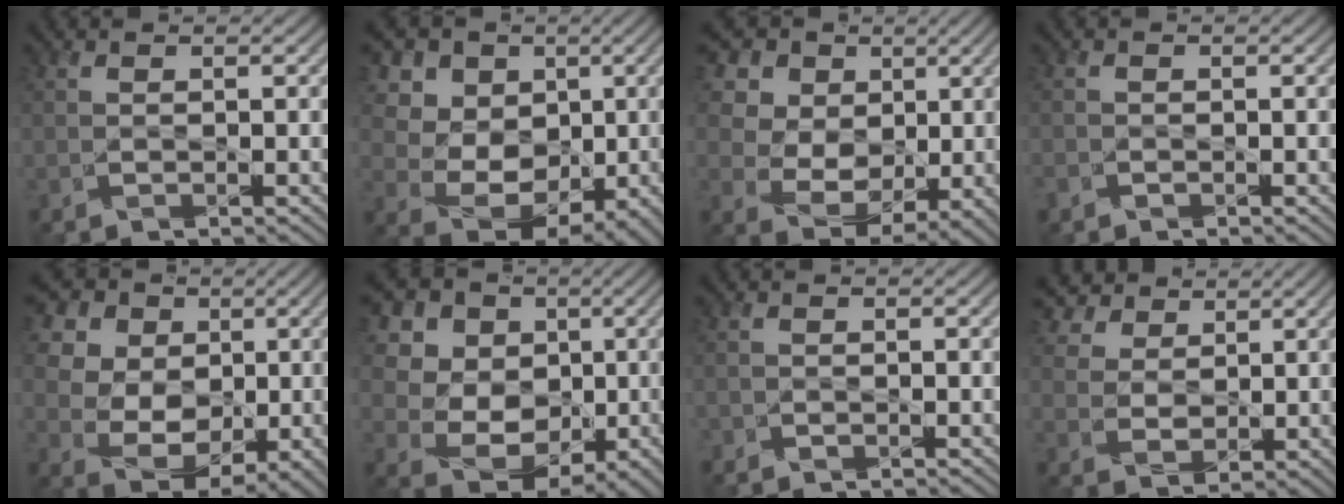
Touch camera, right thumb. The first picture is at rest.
{"total": 13.3, "force": [2.8, 11.2, 6.6], "torque": [-0.198, 0.026, 0.052]}
{"total": 12.7, "force": [4.6, 10.2, 6.1], "torque": [-0.188, 0.023, 0.103]}
{"total": 1.0, "force": [-0.8, 0.7, -0.1], "torque": [0.005, -0.007, -0.020]}
{"total": 13.3, "force": [3.7, 10.7, 7.0], "torque": [-0.196, 0.029, 0.075]}
{"total": 14.6, "force": [2.9, 12.4, 7.2], "torque": [-0.220, 0.032, 0.061]}
{"total": 0.7, "force": [-0.5, 0.3, -0.2], "torque": [0.010, -0.004, -0.015]}
{"total": 6.3, "force": [3.7, 4.5, 2.6], "torque": [-0.086, -0.004, 0.074]}